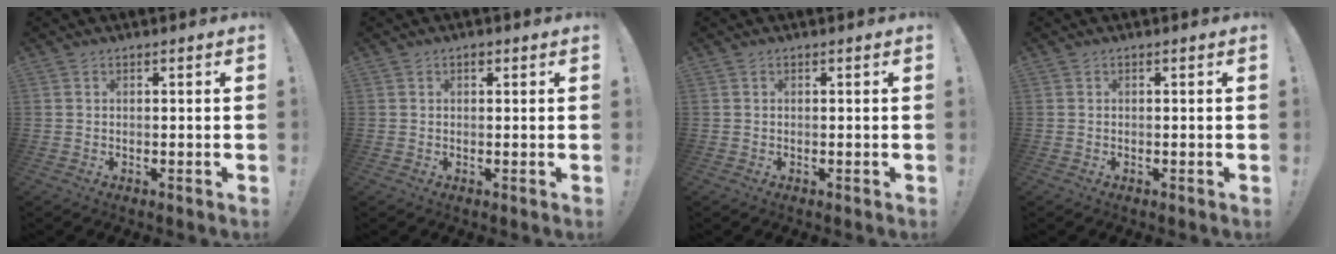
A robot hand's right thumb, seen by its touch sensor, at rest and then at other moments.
{"total": 0.9, "force": [0.5, 0.7, 0.4], "torque": [-0.004, -0.001, 0.008]}
{"total": 0.0}
{"total": 0.0}